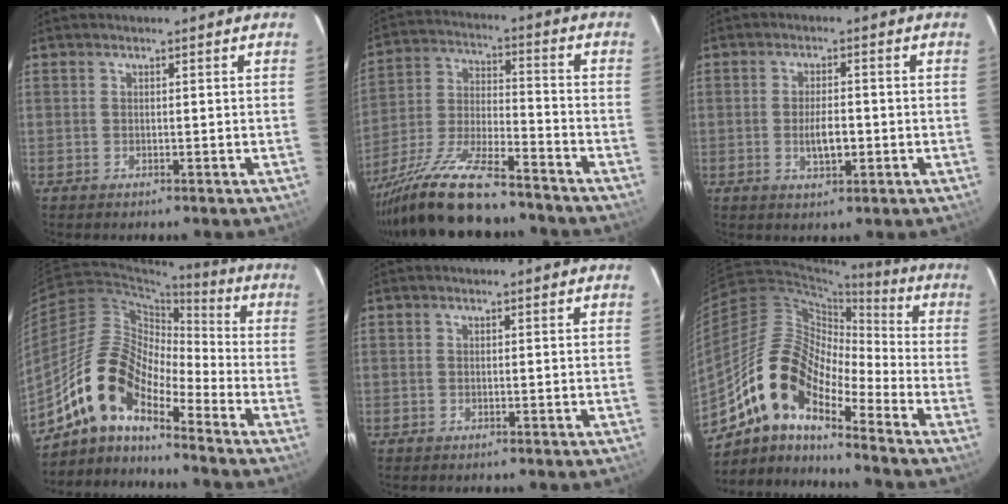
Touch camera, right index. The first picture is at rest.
{"total": 19.1, "force": [-15.5, 3.7, 10.5], "torque": [-0.222, -0.035, -0.267]}
{"total": 4.5, "force": [-1.0, 1.7, 4.1], "torque": [-0.077, -0.005, -0.014]}
{"total": 13.4, "force": [-9.7, 4.5, 8.1], "torque": [-0.134, 0.009, -0.199]}
{"total": 0.0}
{"total": 14.8, "force": [-9.9, 5.1, 9.8], "torque": [-0.161, 0.005, -0.203]}